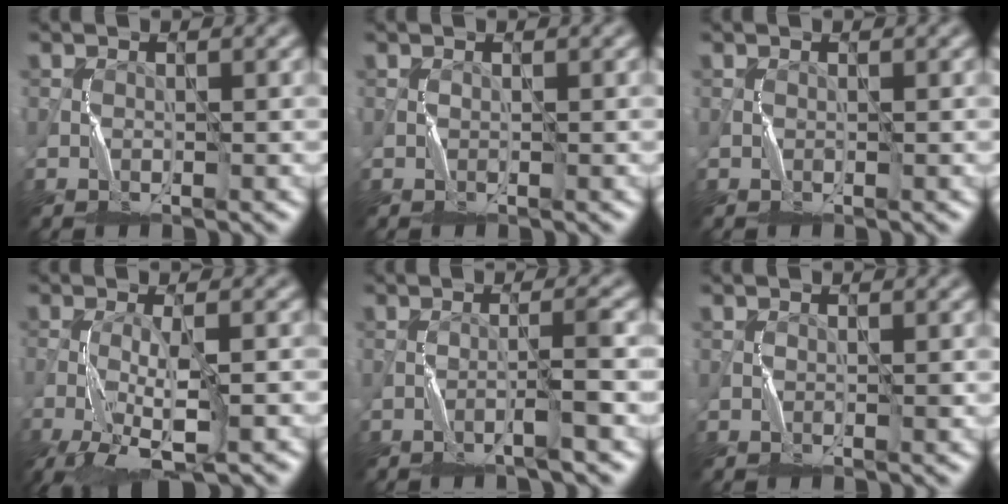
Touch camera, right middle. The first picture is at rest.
{"total": 0.0}
{"total": 0.0}
{"total": 7.7, "force": [-4.4, 1.9, 6.1], "torque": [-0.134, -0.022, -0.078]}
{"total": 1.9, "force": [-0.8, -0.6, 1.6], "torque": [-0.027, 0.011, -0.023]}
{"total": 0.0}